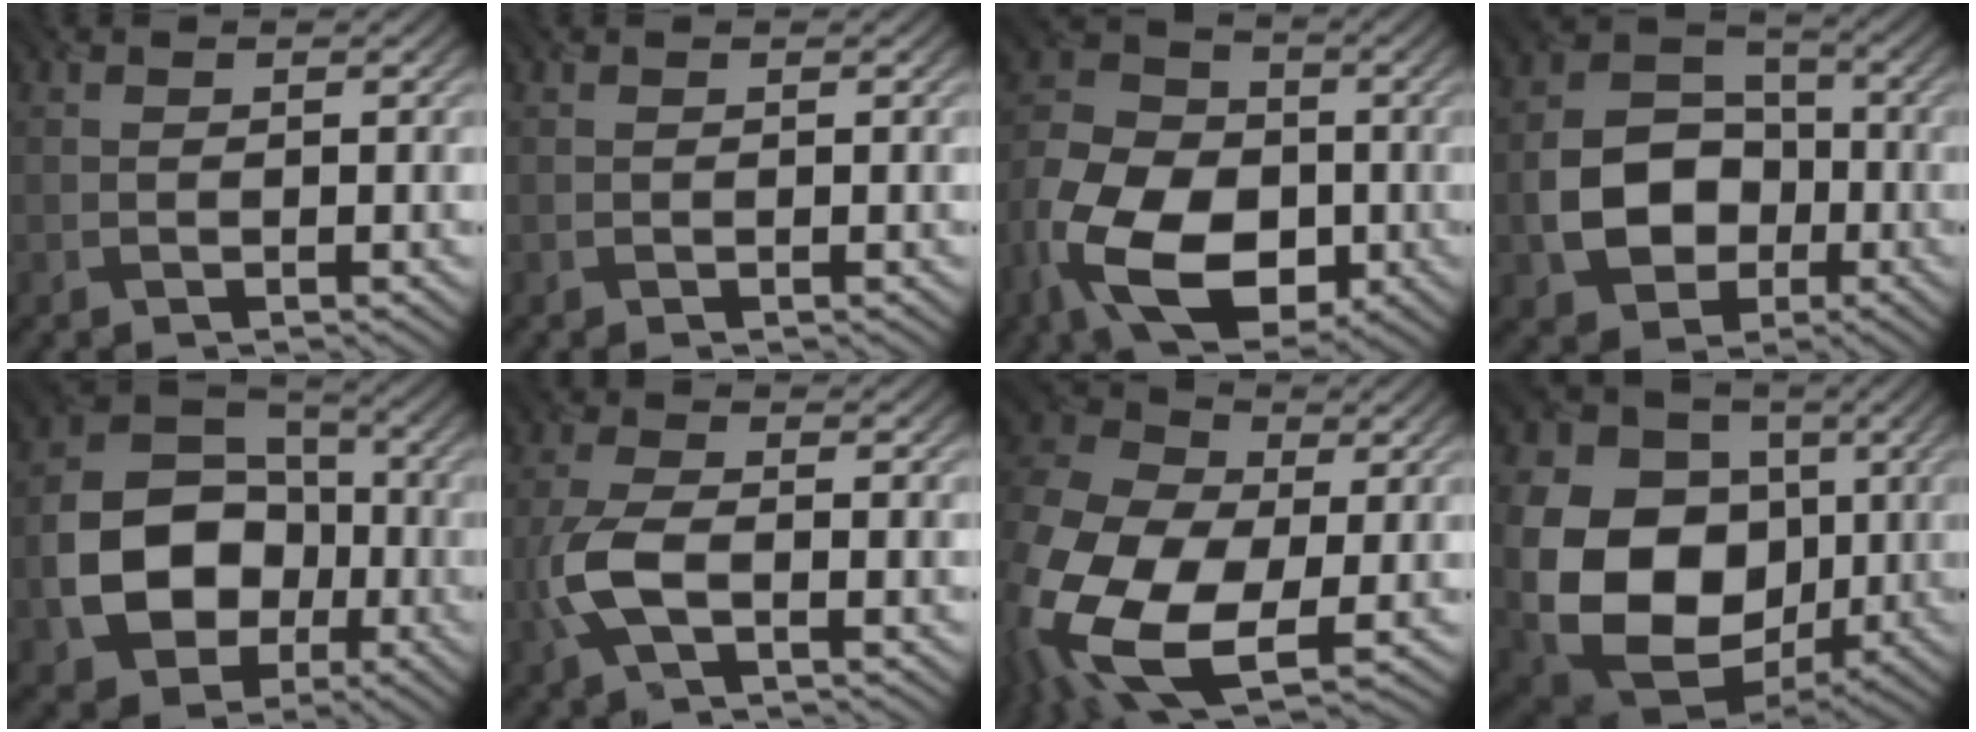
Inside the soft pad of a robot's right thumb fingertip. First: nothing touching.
{"total": 0.0}
{"total": 15.1, "force": [-5.7, 9.8, 10.0], "torque": [-0.229, -0.027, -0.121]}
{"total": 9.7, "force": [-2.3, 7.6, 5.5], "torque": [-0.111, -0.010, -0.053]}
{"total": 13.0, "force": [-3.2, 10.0, 7.6], "torque": [-0.150, -0.023, -0.063]}
{"total": 5.6, "force": [-1.6, 2.5, 4.7], "torque": [-0.122, -0.001, -0.039]}
{"total": 19.1, "force": [-4.7, 12.6, 13.7], "torque": [-0.345, -0.044, -0.070]}
{"total": 18.0, "force": [-1.2, 14.2, 11.0], "torque": [-0.243, -0.030, 0.000]}